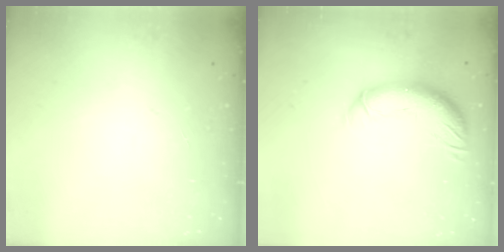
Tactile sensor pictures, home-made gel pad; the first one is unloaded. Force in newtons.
{"total": 11.7, "press": 11.5, "slide": 2.1}